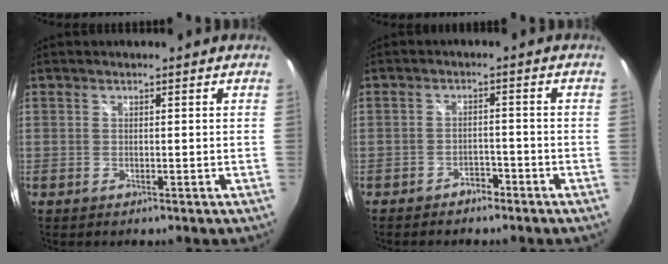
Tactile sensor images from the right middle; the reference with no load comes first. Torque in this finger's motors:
{"motor_torque": [0.88, -1.26, 0.01, 0.01]}